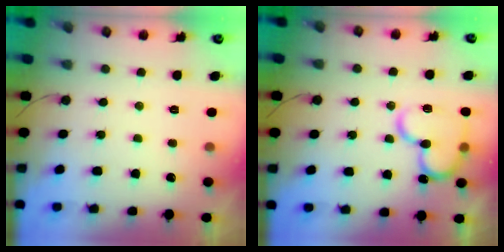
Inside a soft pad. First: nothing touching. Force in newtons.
{"total": 17.3, "press": 17.2, "slide": 1.6}